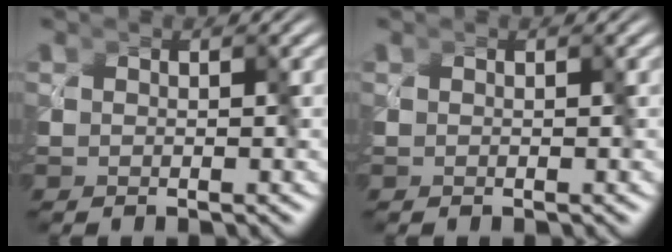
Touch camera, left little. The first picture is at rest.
{"total": 0.0}